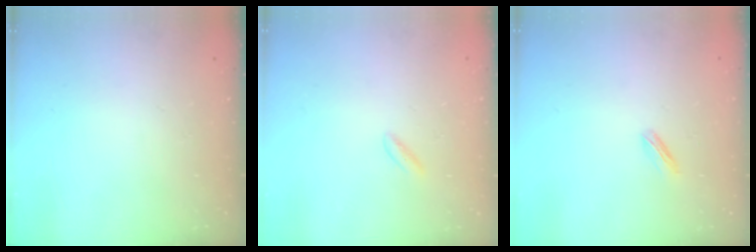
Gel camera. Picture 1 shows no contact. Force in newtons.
{"total": 1.3, "press": 1.0, "slide": 0.7}
{"total": 2.2, "press": 2.2, "slide": 0.5}